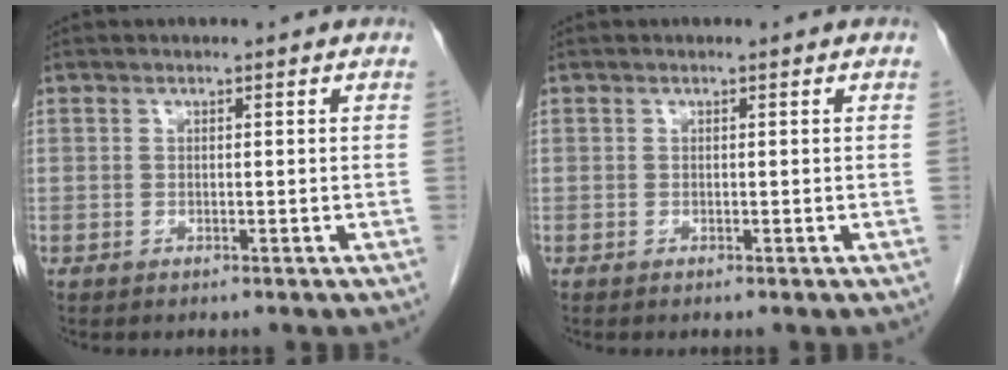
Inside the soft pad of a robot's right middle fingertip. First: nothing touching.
{"total": 0.0}